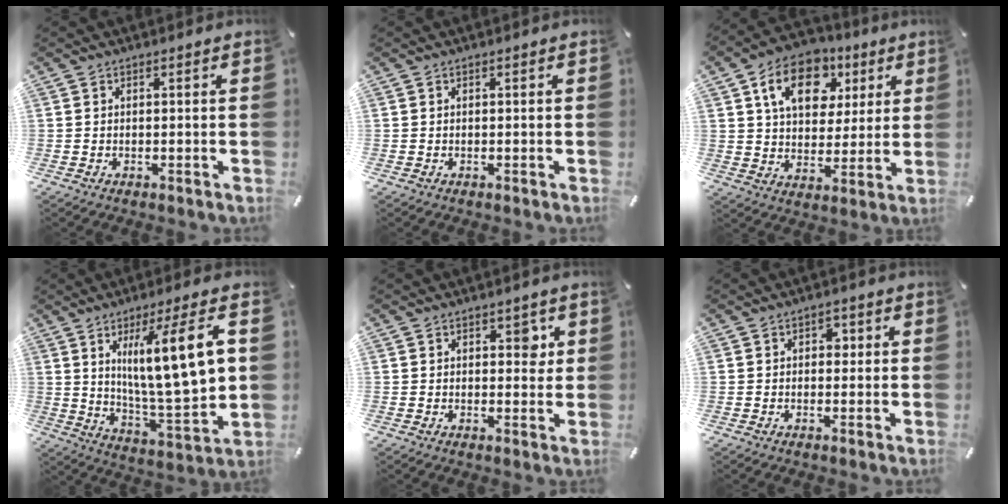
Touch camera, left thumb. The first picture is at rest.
{"total": 0.0}
{"total": 14.1, "force": [6.4, 10.2, 7.4], "torque": [-0.122, -0.014, 0.117]}
{"total": 17.8, "force": [6.2, 3.4, 16.3], "torque": [-0.280, -0.028, 0.084]}
{"total": 3.7, "force": [1.3, 2.2, 2.7], "torque": [-0.017, -0.009, 0.011]}
{"total": 2.0, "force": [0.1, 1.6, 1.3], "torque": [-0.011, 0.003, -0.006]}